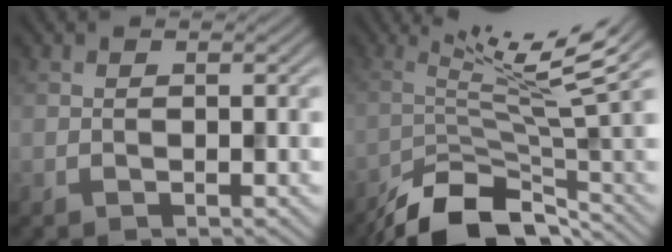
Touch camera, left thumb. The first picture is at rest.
{"total": 9.3, "force": [-4.4, 2.0, 8.0], "torque": [-0.120, 0.011, -0.076]}